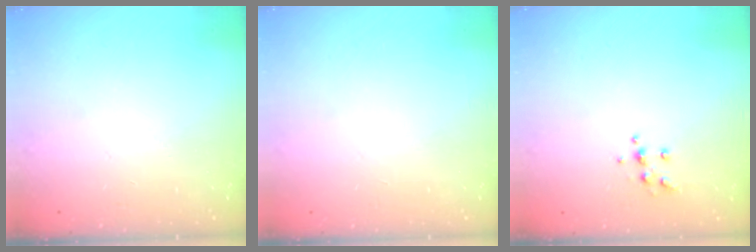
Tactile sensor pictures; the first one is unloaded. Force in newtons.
{"total": 0.0}
{"total": 6.4, "press": 6.4, "slide": 0.5}